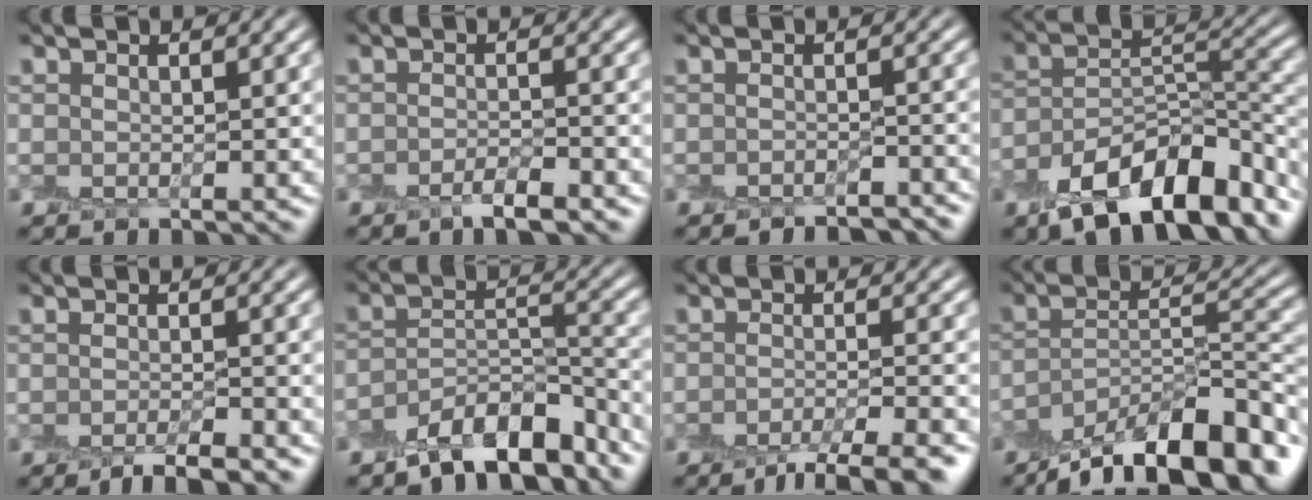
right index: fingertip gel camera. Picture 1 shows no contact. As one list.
[{"total": 2.2, "force": [-1.3, 0.3, 1.7], "torque": [-0.027, 0.002, -0.027]}, {"total": 2.9, "force": [-2.6, 0.2, 1.2], "torque": [-0.005, 0.004, -0.037]}, {"total": 11.5, "force": [-7.4, 5.2, 7.1], "torque": [-0.116, -0.002, -0.131]}, {"total": 3.0, "force": [-1.9, 0.4, 2.3], "torque": [-0.030, -0.002, -0.038]}, {"total": 7.6, "force": [-5.7, 3.0, 4.1], "torque": [-0.060, -0.003, -0.099]}, {"total": 4.9, "force": [-3.4, 0.9, 3.5], "torque": [-0.044, 0.000, -0.058]}, {"total": 12.9, "force": [-9.2, 4.0, 8.0], "torque": [-0.133, 0.006, -0.149]}]